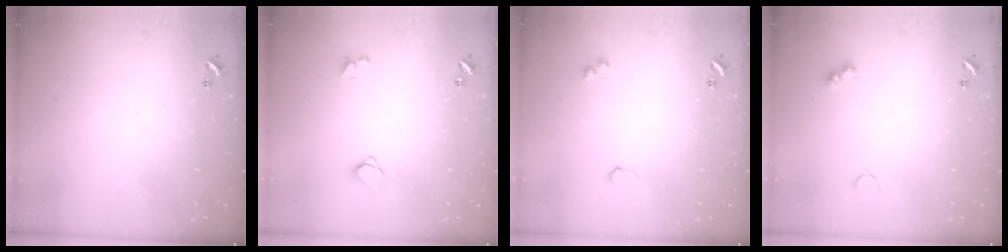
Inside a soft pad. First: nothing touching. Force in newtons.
{"total": 1.5, "press": 1.5, "slide": 0.3}
{"total": 2.9, "press": 2.9, "slide": 0.5}
{"total": 4.1, "press": 4.1, "slide": 0.6}